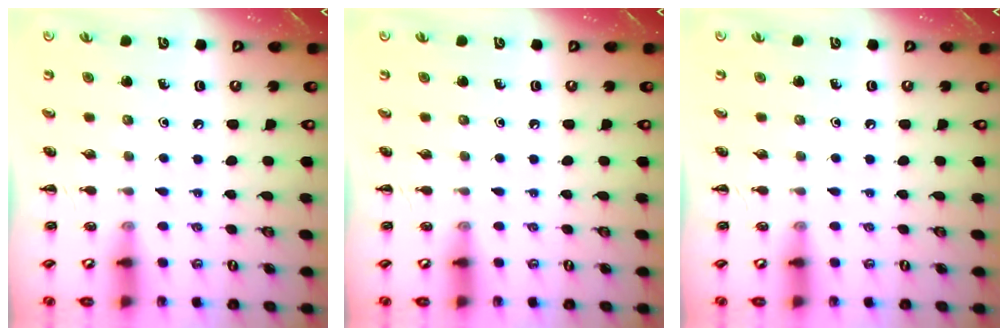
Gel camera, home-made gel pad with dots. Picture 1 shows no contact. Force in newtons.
{"total": 0.0}
{"total": 0.0}